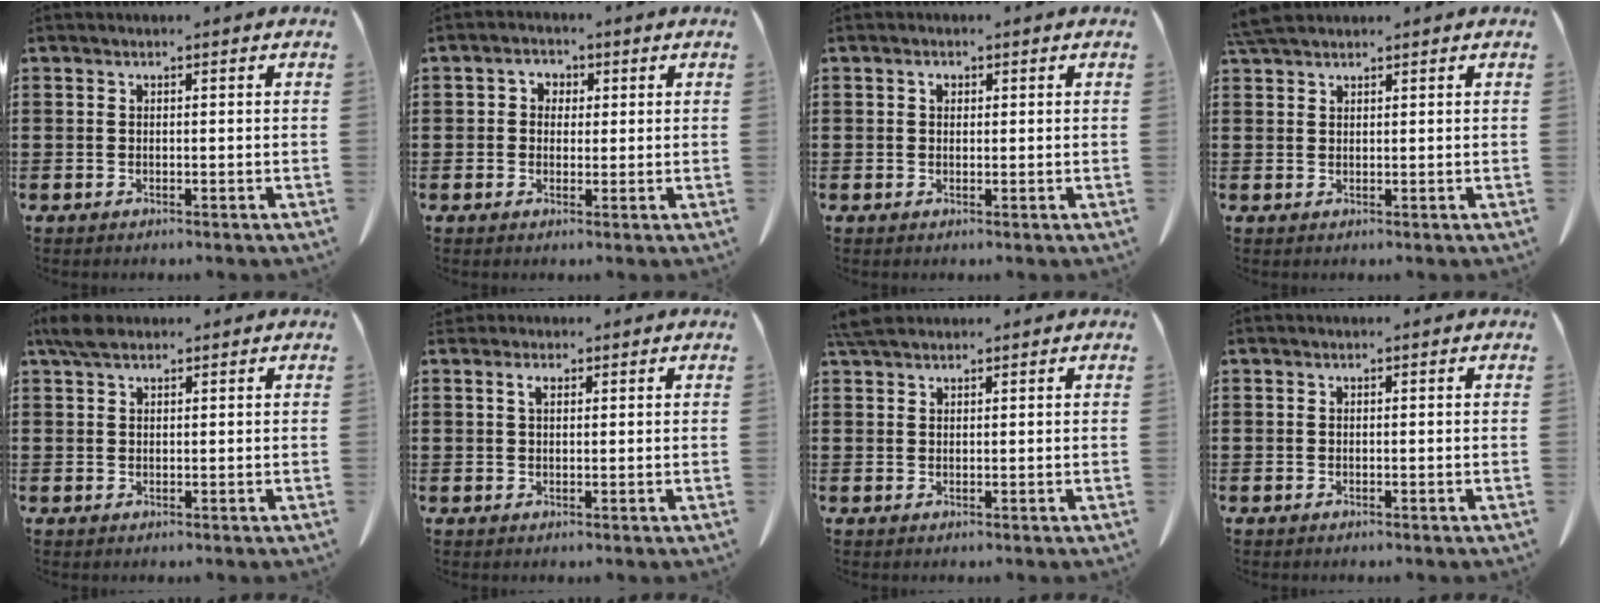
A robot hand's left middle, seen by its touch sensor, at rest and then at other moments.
{"total": 2.1, "force": [0.2, 1.9, 0.8], "torque": [-0.024, 0.009, 0.001]}
{"total": 1.1, "force": [0.4, 0.8, 0.7], "torque": [-0.008, 0.003, 0.006]}
{"total": 3.6, "force": [3.1, 0.8, 1.6], "torque": [-0.041, 0.000, 0.060]}
{"total": 3.1, "force": [2.0, 1.4, 1.8], "torque": [-0.043, 0.006, 0.038]}
{"total": 1.9, "force": [0.9, 1.0, 1.4], "torque": [-0.022, 0.002, 0.015]}
{"total": 3.0, "force": [2.5, 0.8, 1.4], "torque": [-0.035, 0.003, 0.049]}
{"total": 0.0}